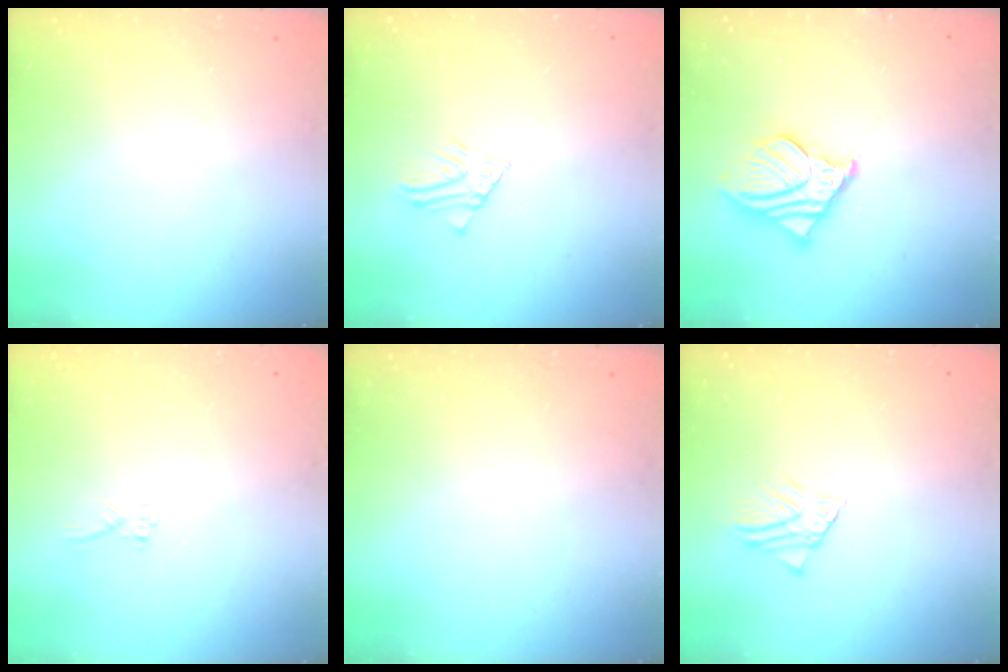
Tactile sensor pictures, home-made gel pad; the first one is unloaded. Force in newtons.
{"total": 2.4, "press": 2.4, "slide": 0.2}
{"total": 11.9, "press": 11.7, "slide": 2.1}
{"total": 4.4, "press": 4.4, "slide": 0.4}
{"total": 0.0}
{"total": 1.4, "press": 1.4, "slide": 0.1}